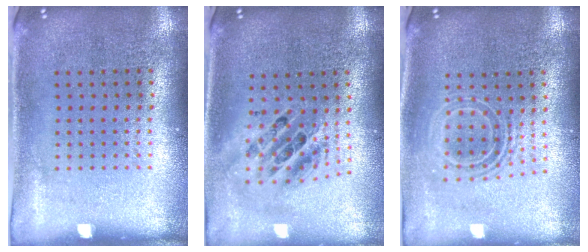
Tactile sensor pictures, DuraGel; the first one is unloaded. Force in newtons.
{"total": 2.0, "press": 1.5, "slide": 1.3}
{"total": 1.6, "press": 1.2, "slide": 1.0}